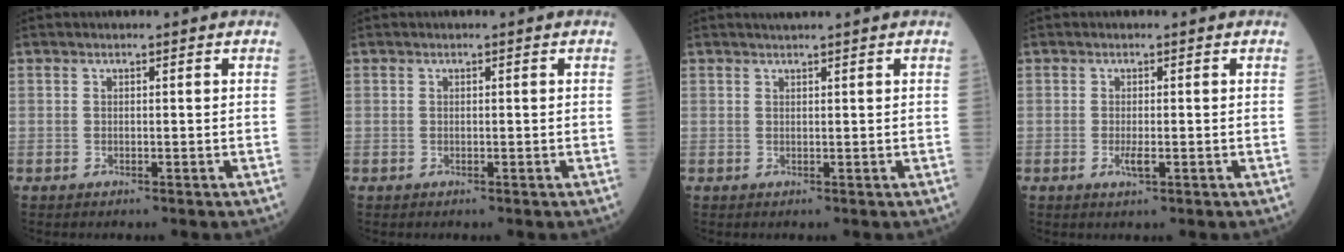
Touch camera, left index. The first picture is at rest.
{"total": 0.0}
{"total": 2.0, "force": [1.8, -0.5, 0.8], "torque": [-0.006, 0.013, 0.034]}
{"total": 1.6, "force": [-0.5, 0.3, 1.5], "torque": [-0.034, -0.004, -0.007]}